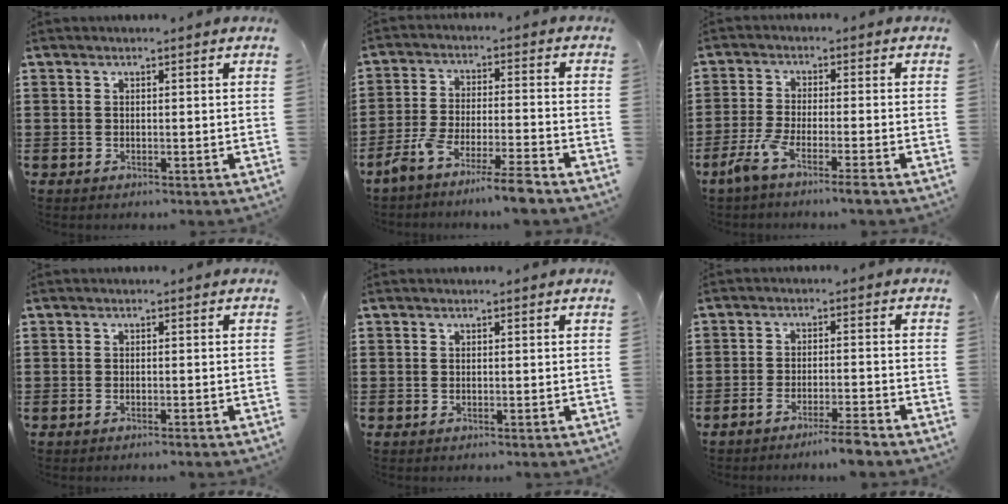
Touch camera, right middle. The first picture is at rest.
{"total": 7.0, "force": [-6.3, -0.5, 3.2], "torque": [-0.068, -0.015, -0.123]}
{"total": 5.1, "force": [-3.8, -0.1, 3.4], "torque": [-0.083, -0.016, -0.075]}
{"total": 0.6, "force": [-0.5, 0.0, 0.3], "torque": [-0.007, -0.001, -0.011]}
{"total": 0.0}
{"total": 3.9, "force": [-3.4, -0.2, 1.9], "torque": [-0.030, -0.001, -0.064]}